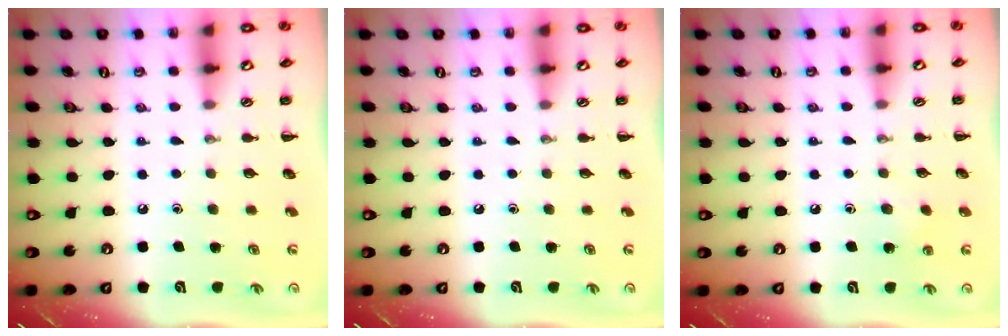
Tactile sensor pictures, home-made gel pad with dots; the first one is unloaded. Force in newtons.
{"total": 0.0}
{"total": 6.1, "press": 5.8, "slide": 1.8}